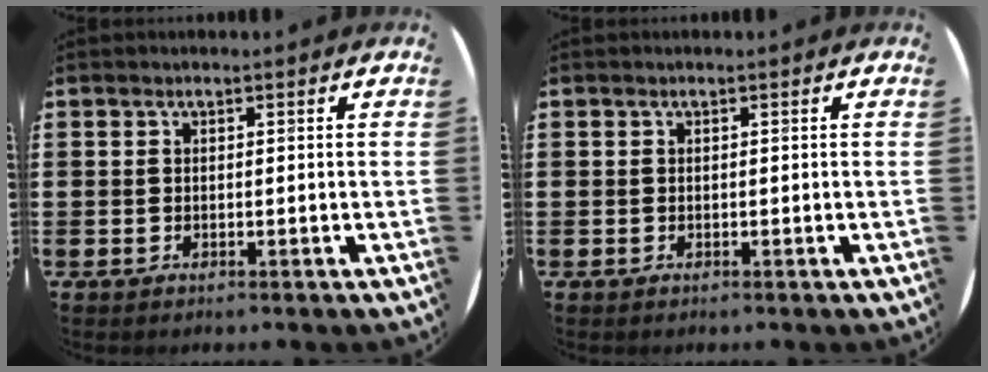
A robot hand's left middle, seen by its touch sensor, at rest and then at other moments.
{"total": 0.0}